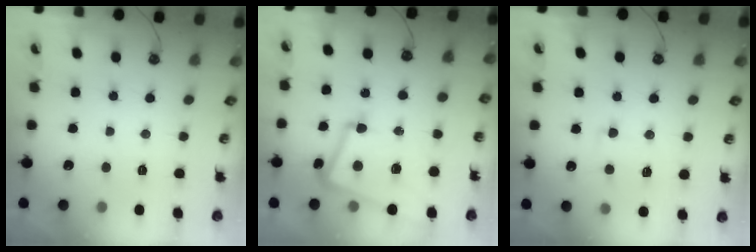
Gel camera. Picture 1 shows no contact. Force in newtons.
{"total": 10.1, "press": 9.8, "slide": 2.3}
{"total": 1.8, "press": 1.5, "slide": 1.0}